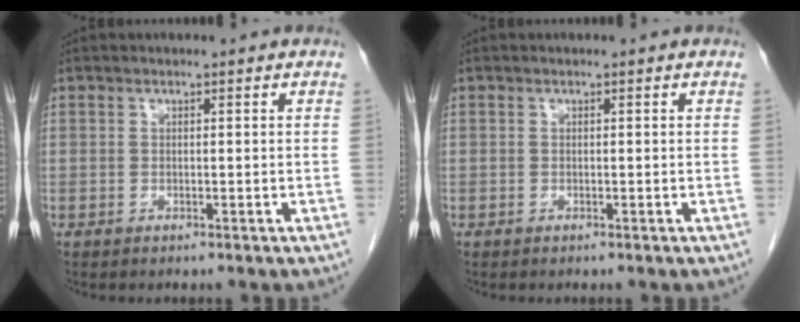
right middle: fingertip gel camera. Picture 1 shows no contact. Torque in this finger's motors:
{"motor_torque": [0.74, -0.90, 0.37, 0.04]}